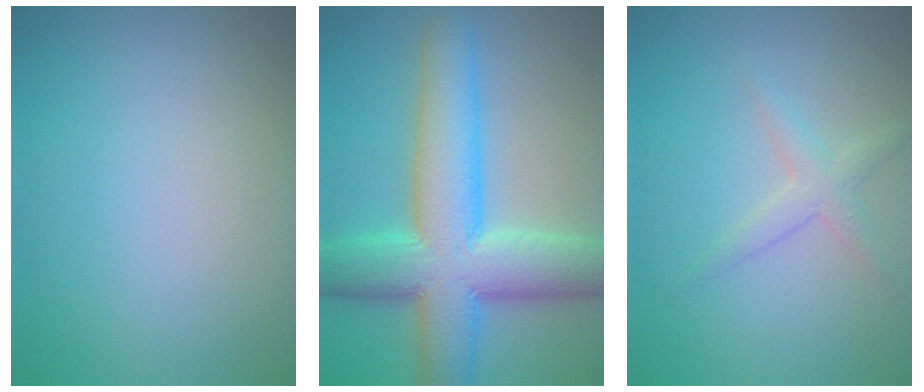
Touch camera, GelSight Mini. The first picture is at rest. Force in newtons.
{"total": 10.8, "press": 10.8, "slide": 0.4}
{"total": 1.8, "press": 1.8, "slide": 0.1}